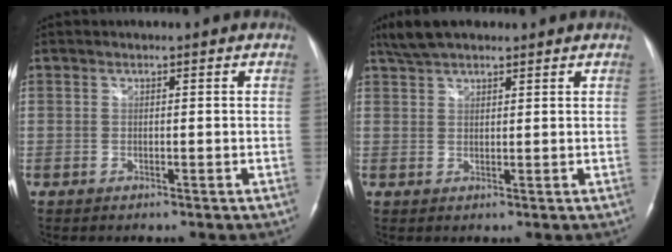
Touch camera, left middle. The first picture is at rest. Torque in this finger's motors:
{"motor_torque": [0.13, -0.10, 0.00, 0.02]}